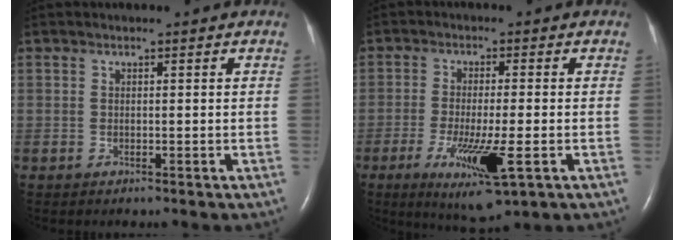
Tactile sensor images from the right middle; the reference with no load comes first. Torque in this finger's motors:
{"motor_torque": [1.51, -0.63, 0.72, 0.14]}